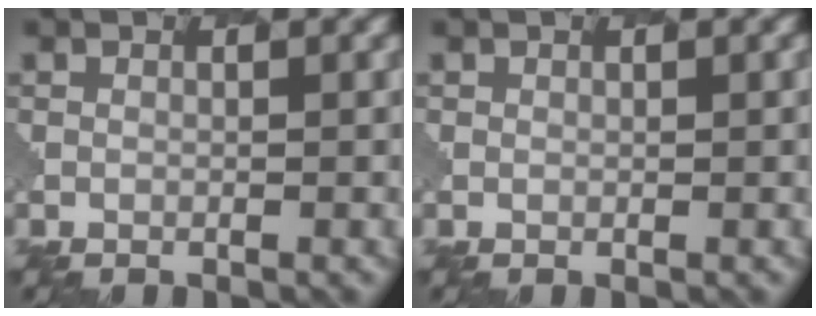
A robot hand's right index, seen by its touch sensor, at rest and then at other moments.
{"total": 0.0}